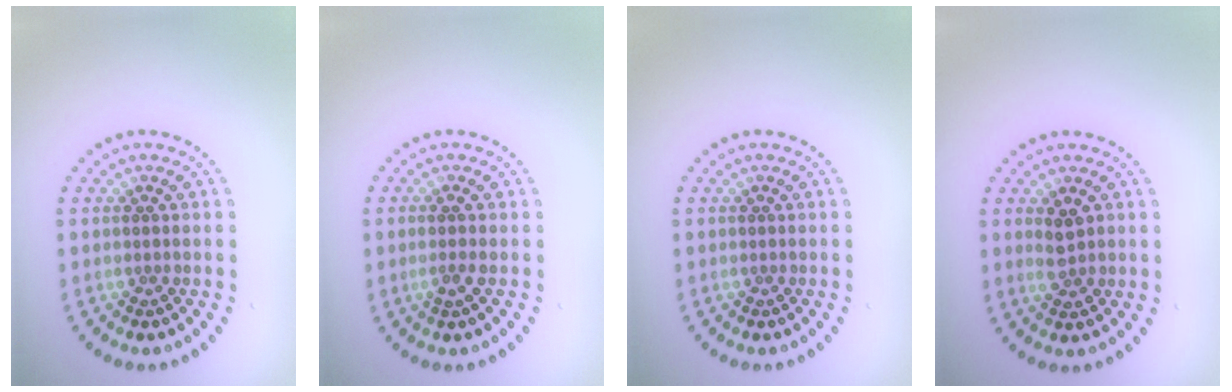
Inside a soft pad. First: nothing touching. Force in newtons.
{"total": 1.3, "press": 1.1, "slide": 0.6}
{"total": 0.0}
{"total": 1.8, "press": 1.7, "slide": 0.2}